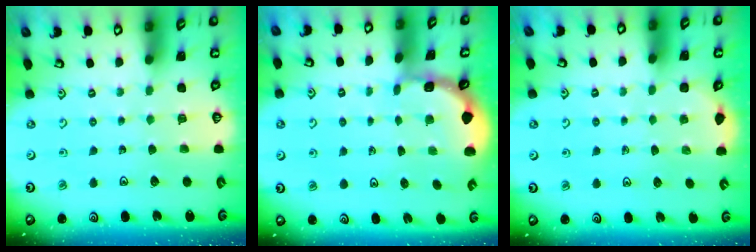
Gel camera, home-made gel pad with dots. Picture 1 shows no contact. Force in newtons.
{"total": 1.1, "press": 1.1, "slide": 0.3}
{"total": 1.5, "press": 1.2, "slide": 1.0}